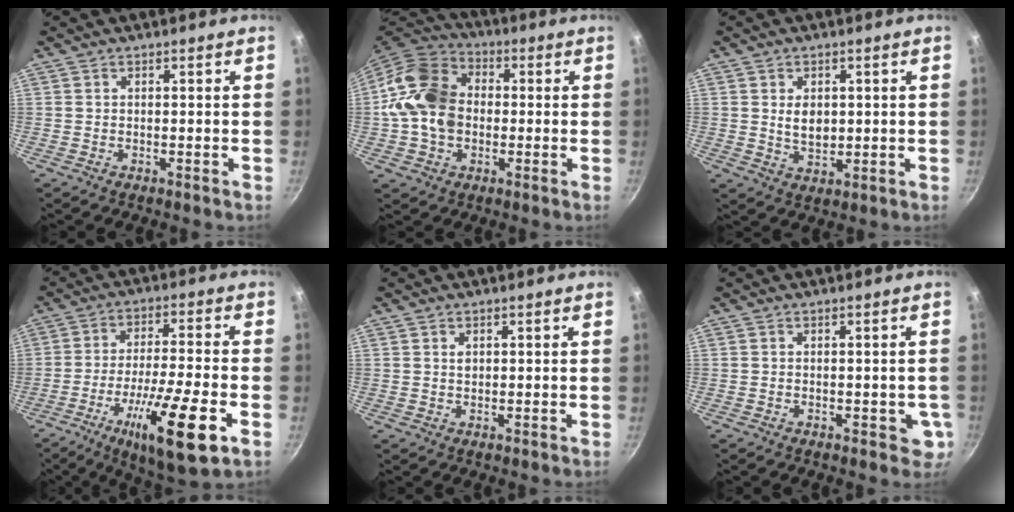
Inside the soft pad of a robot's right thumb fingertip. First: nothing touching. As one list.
[{"total": 15.0, "force": [-0.3, 11.7, 9.4], "torque": [-0.149, 0.025, -0.022]}, {"total": 4.9, "force": [0.7, 3.4, 3.4], "torque": [-0.044, -0.013, 0.018]}, {"total": 17.4, "force": [-7.4, 3.4, 15.4], "torque": [-0.261, 0.020, -0.123]}, {"total": 1.1, "force": [0.4, 0.8, 0.6], "torque": [-0.008, -0.001, 0.007]}, {"total": 3.8, "force": [-0.9, 2.1, 3.0], "torque": [-0.015, -0.002, -0.011]}]